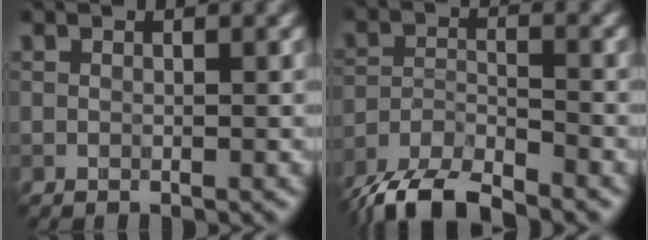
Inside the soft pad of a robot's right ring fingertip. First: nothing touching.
{"total": 7.5, "force": [-6.9, 1.7, 2.6], "torque": [-0.054, -0.014, -0.121]}